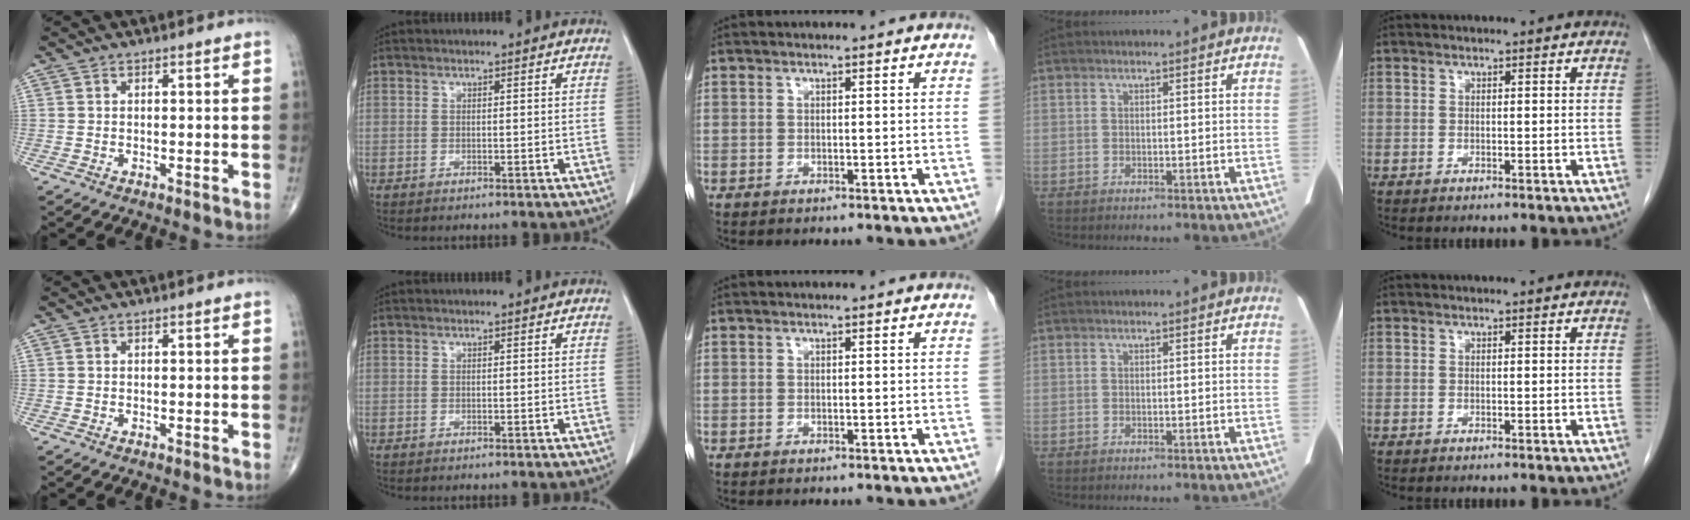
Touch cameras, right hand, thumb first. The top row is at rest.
{}